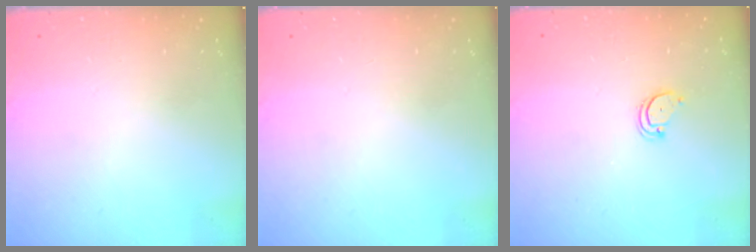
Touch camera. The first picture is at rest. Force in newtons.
{"total": 0.0}
{"total": 3.0, "press": 3.0, "slide": 0.3}